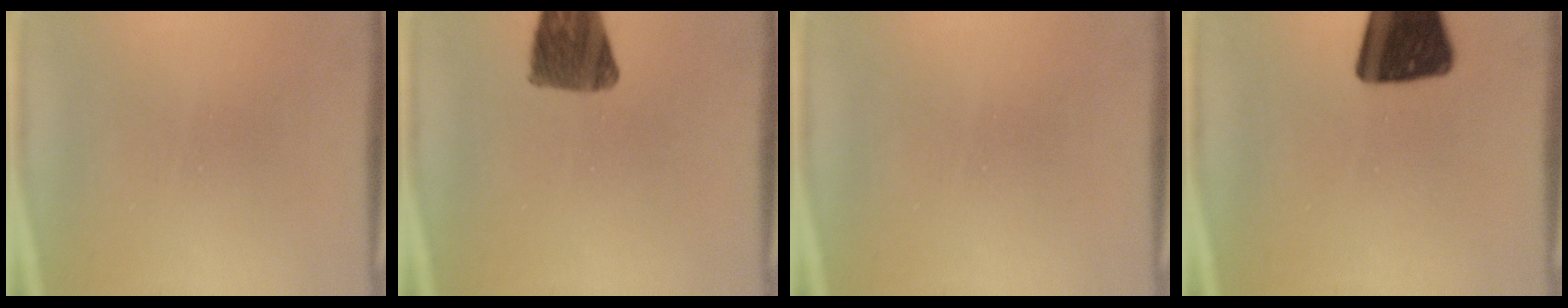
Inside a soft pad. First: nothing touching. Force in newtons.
{"total": 8.6}
{"total": 0.0}
{"total": 18.6}